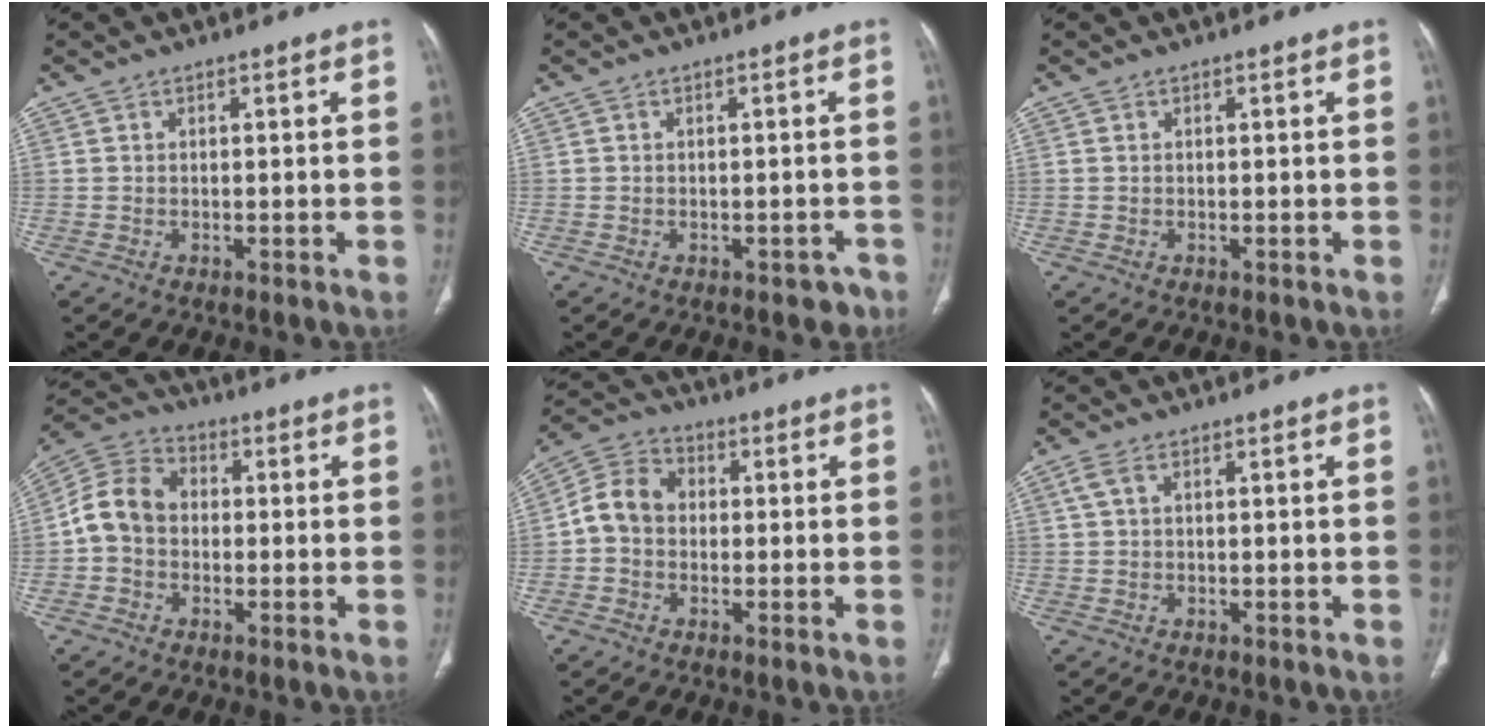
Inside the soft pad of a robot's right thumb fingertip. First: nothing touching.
{"total": 2.5, "force": [-1.8, 1.6, 0.8], "torque": [0.006, 0.016, -0.018]}
{"total": 0.0}
{"total": 9.3, "force": [-0.7, 7.5, 5.4], "torque": [-0.092, 0.032, -0.027]}
{"total": 8.1, "force": [-0.3, 6.6, 4.6], "torque": [-0.069, 0.027, -0.019]}
{"total": 2.1, "force": [0.7, 1.0, 1.7], "torque": [-0.049, 0.018, 0.019]}